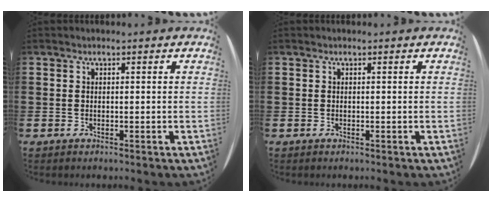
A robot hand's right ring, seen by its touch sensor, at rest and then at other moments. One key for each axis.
{"total": 0.0}